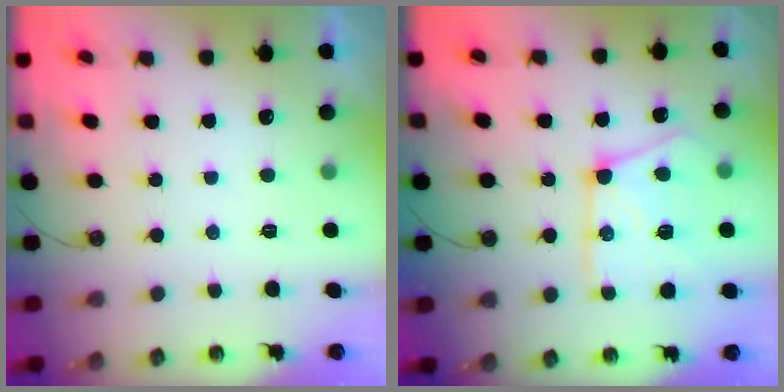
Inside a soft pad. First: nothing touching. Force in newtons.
{"total": 18.6, "press": 18.5, "slide": 2.0}